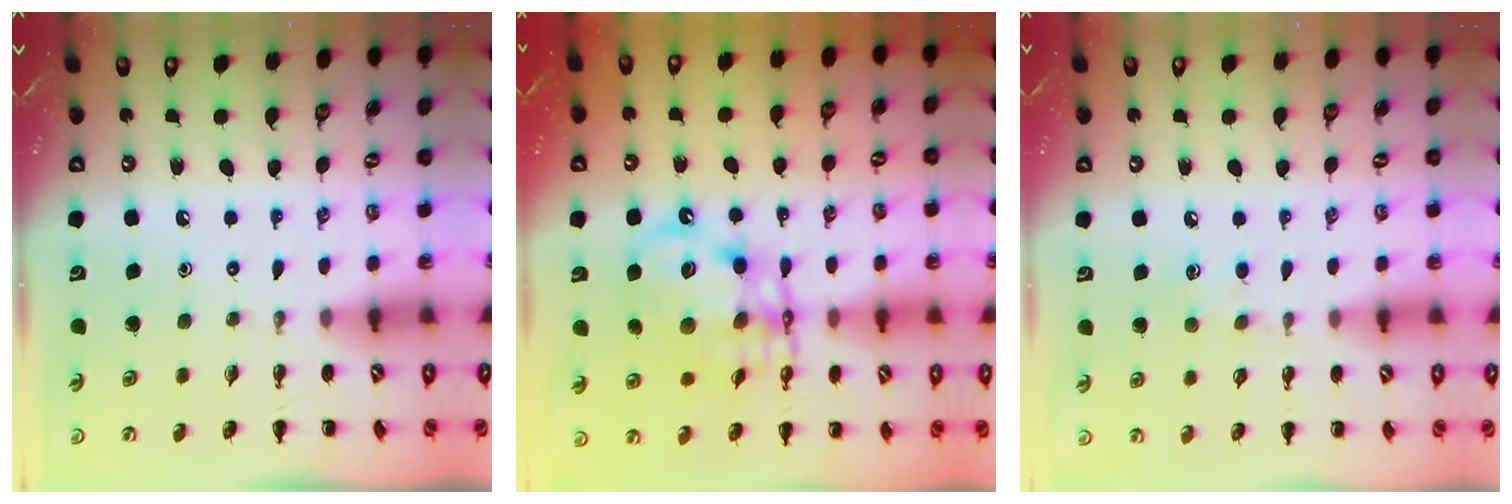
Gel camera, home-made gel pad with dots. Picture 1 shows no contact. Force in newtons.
{"total": 13.9, "press": 13.5, "slide": 3.3}
{"total": 5.1, "press": 4.9, "slide": 1.3}